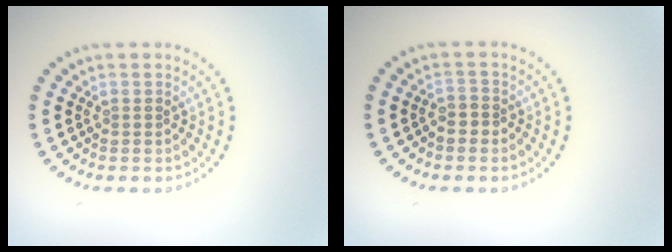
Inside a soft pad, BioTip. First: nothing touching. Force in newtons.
{"total": 1.5, "press": 1.3, "slide": 0.8}